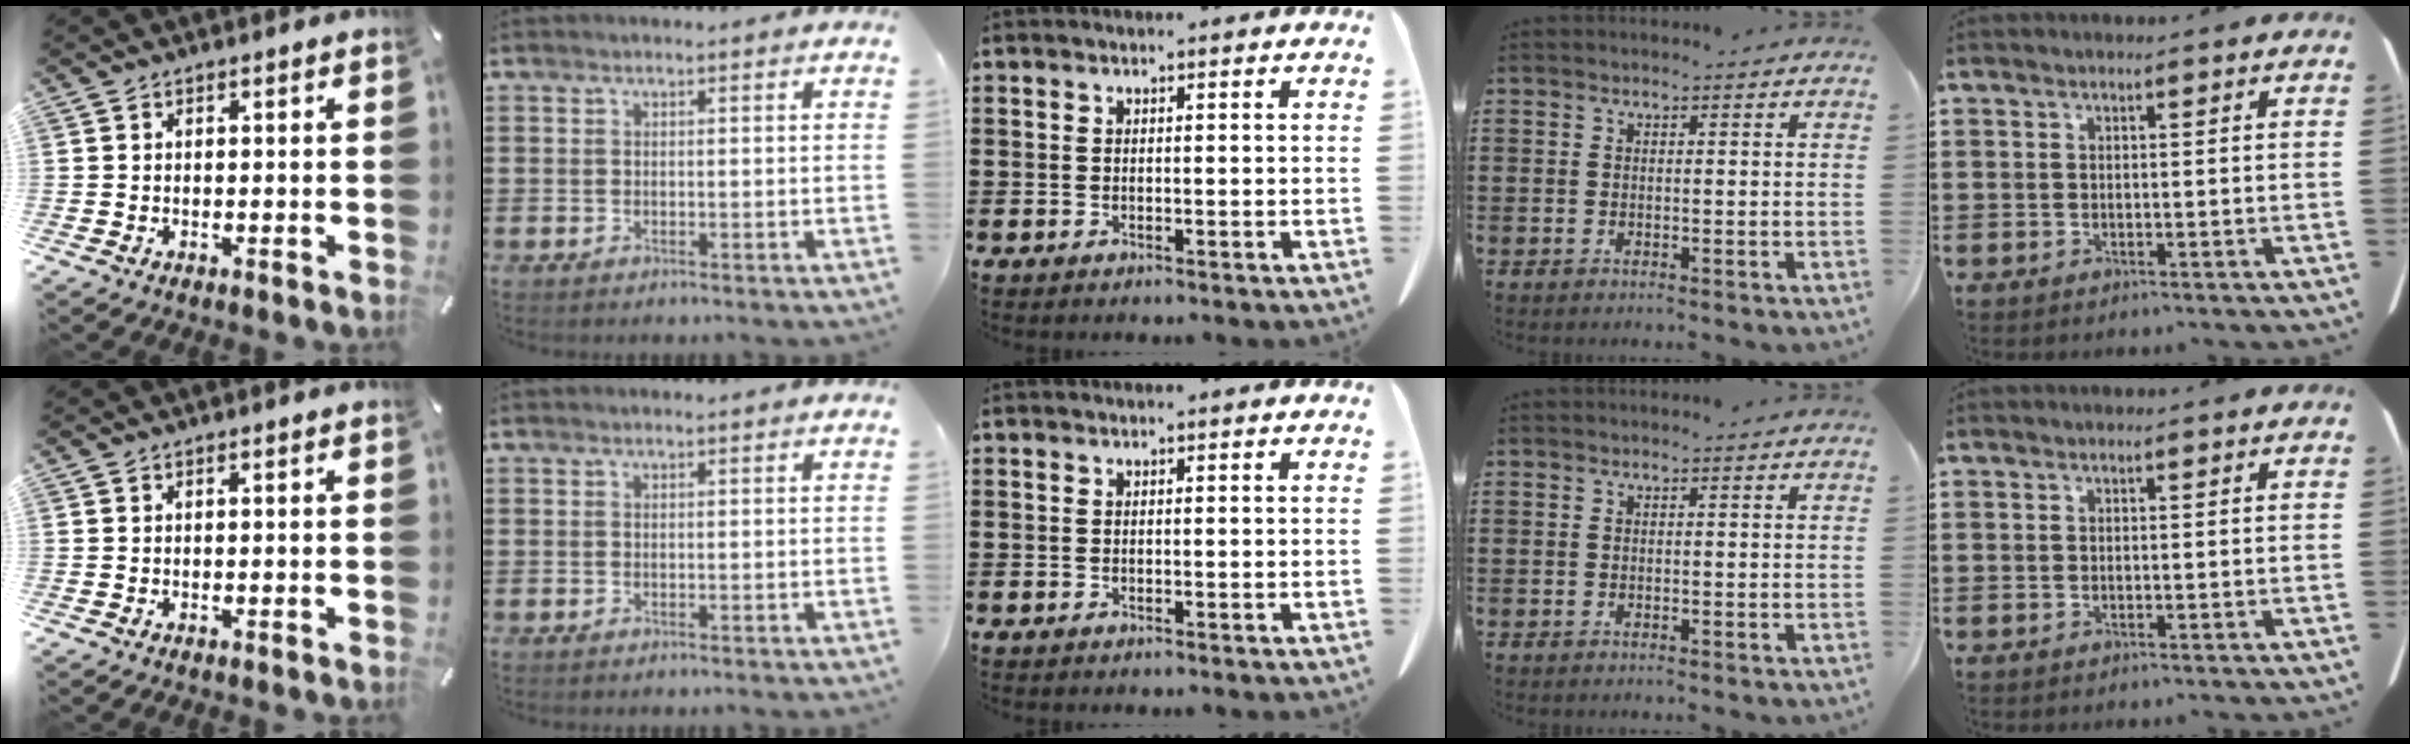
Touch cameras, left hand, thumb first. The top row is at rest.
{}